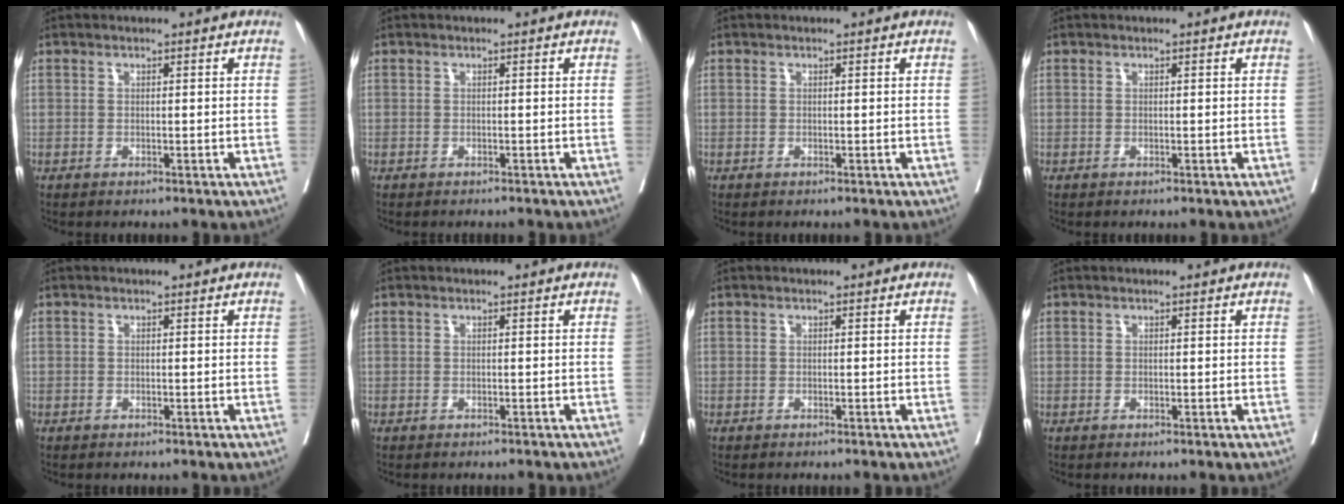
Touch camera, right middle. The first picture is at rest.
{"total": 1.4, "force": [-1.4, 0.1, 0.4], "torque": [-0.007, -0.001, -0.018]}
{"total": 0.0}
{"total": 0.0}
{"total": 0.0}
{"total": 1.7, "force": [-1.6, 0.2, 0.5], "torque": [-0.008, -0.001, -0.020]}
{"total": 0.7, "force": [-0.6, 0.1, 0.2], "torque": [-0.001, -0.001, -0.011]}
{"total": 0.0}